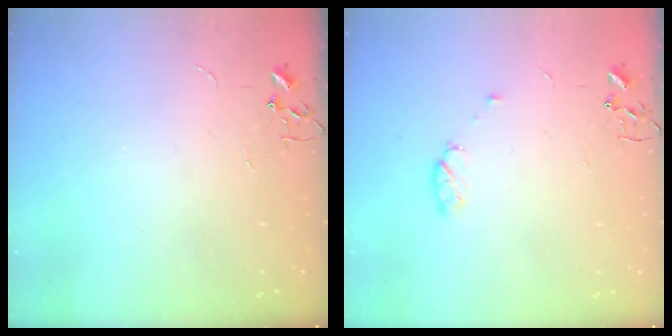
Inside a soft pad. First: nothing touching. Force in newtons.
{"total": 5.6, "press": 5.4, "slide": 1.4}